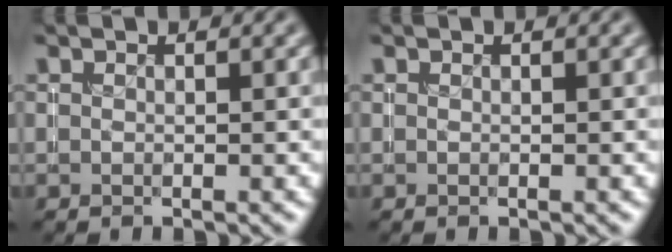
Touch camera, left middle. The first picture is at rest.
{"total": 0.0}